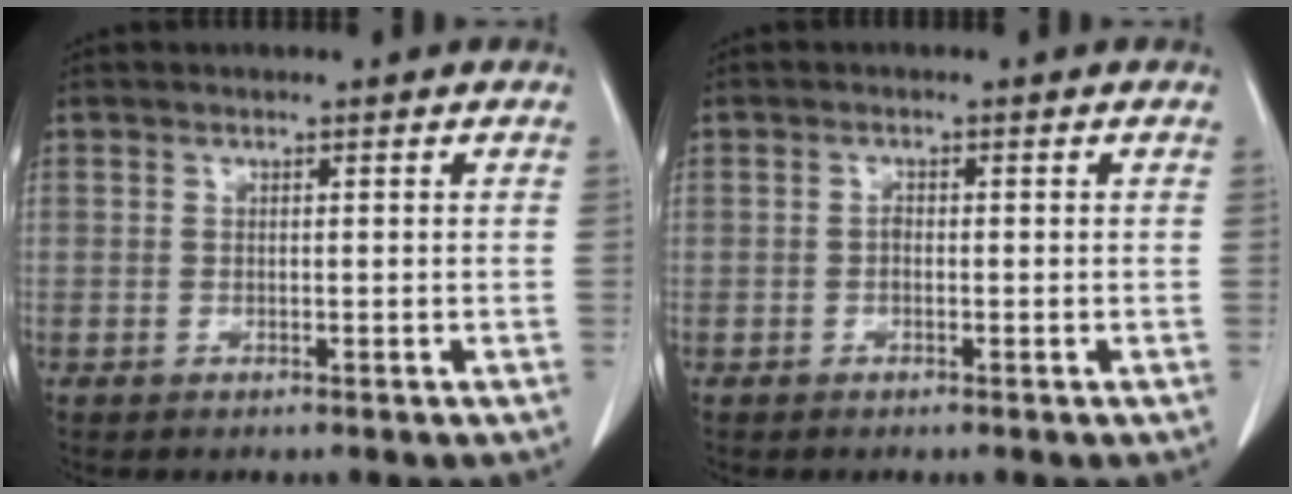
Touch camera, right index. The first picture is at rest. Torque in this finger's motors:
{"motor_torque": [0.02, -0.03, -0.01, 0.03]}